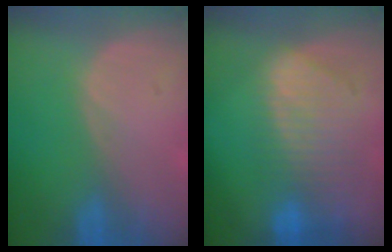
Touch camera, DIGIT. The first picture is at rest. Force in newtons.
{"total": 9.2, "press": 8.1, "slide": 4.4}